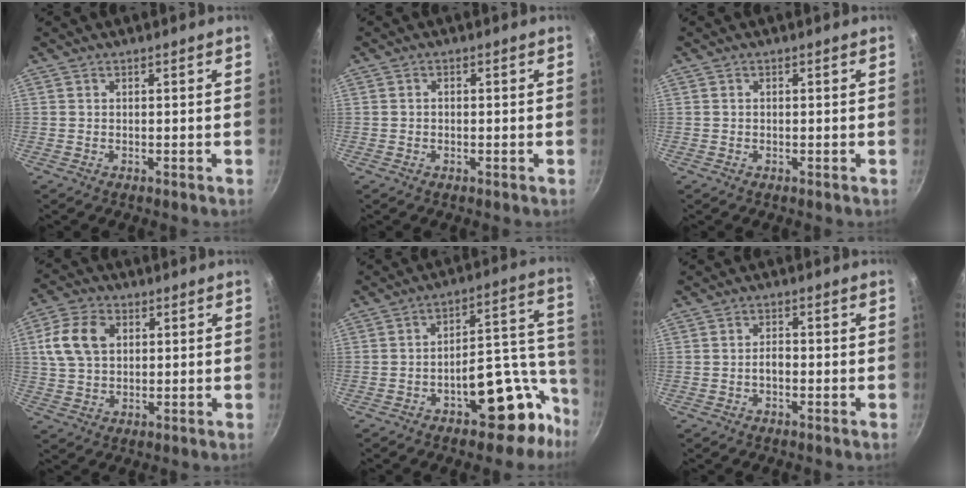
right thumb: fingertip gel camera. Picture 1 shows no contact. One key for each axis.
{"total": 0.8, "fx": -0.3, "fy": 0.6, "fz": 0.4, "tx": -0.008, "ty": 0.004, "tz": -0.003}
{"total": 0.0}
{"total": 10.1, "fx": 2.6, "fy": 7.1, "fz": 6.7, "tx": -0.117, "ty": 0.009, "tz": 0.043}
{"total": 15.4, "fx": -8.5, "fy": 8.2, "fz": 9.9, "tx": -0.051, "ty": 0.100, "tz": -0.111}
{"total": 2.0, "fx": -0.8, "fy": 1.1, "fz": 1.5, "tx": -0.017, "ty": 0.013, "tz": -0.013}